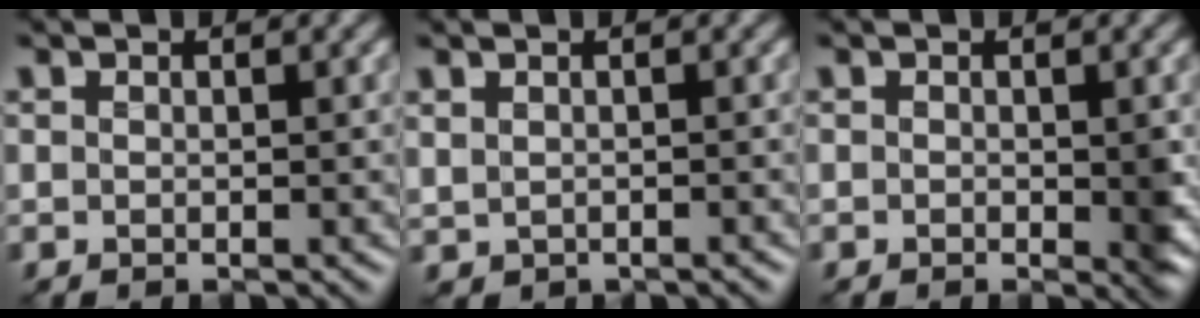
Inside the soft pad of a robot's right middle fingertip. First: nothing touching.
{"total": 1.1, "force": [0.1, 0.9, 0.6], "torque": [-0.015, -0.005, 0.006]}
{"total": 1.4, "force": [-0.1, 0.7, 1.2], "torque": [-0.024, -0.005, 0.000]}